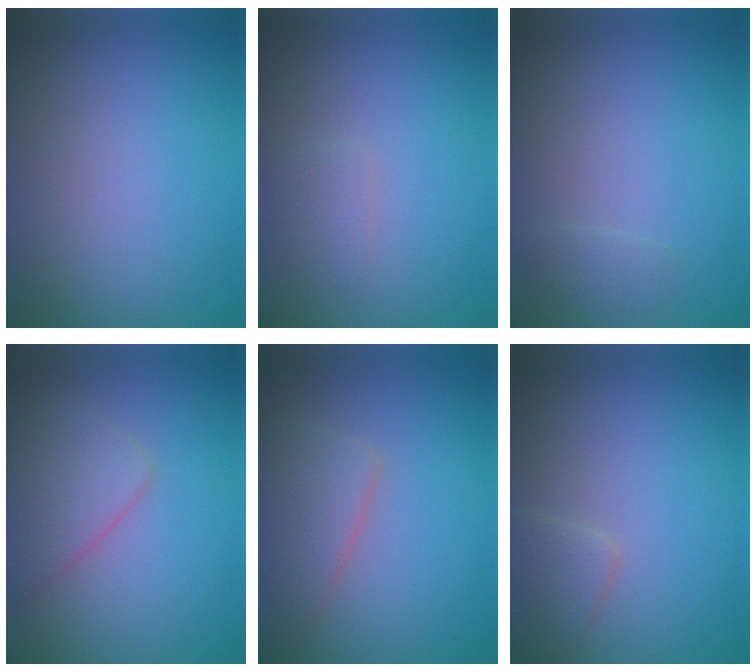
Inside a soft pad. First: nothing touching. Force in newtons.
{"total": 1.3, "press": 1.3, "slide": 0.0}
{"total": 0.9, "press": 0.9, "slide": 0.0}
{"total": 3.6, "press": 3.6, "slide": 0.3}
{"total": 4.0, "press": 4.0, "slide": 0.1}
{"total": 2.1, "press": 2.1, "slide": 0.1}